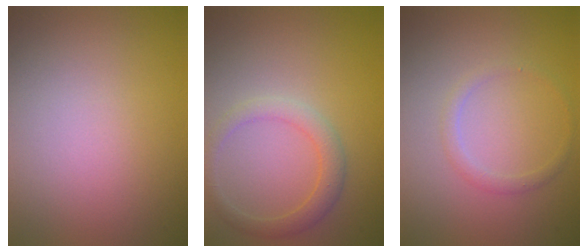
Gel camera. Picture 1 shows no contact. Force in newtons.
{"total": 2.2, "press": 2.2, "slide": 0.1}
{"total": 1.2, "press": 1.2, "slide": 0.1}